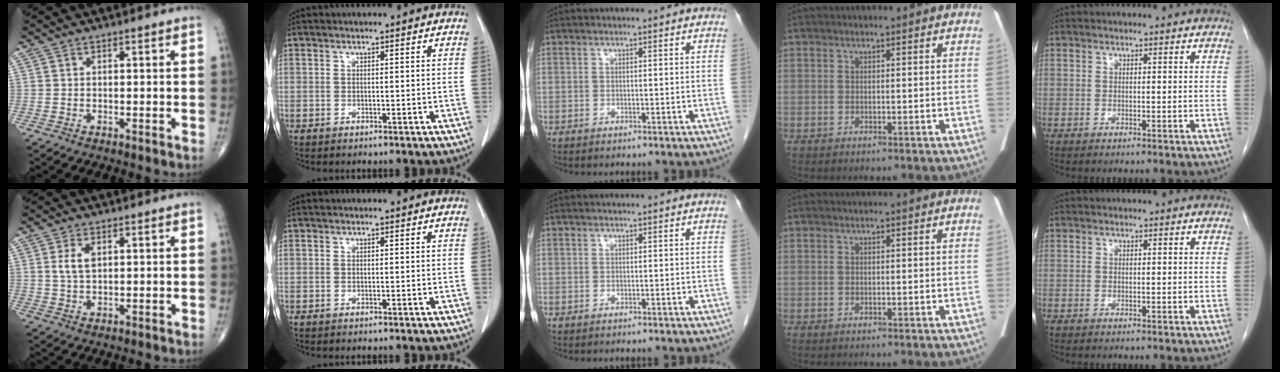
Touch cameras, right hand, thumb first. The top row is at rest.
{"thumb": {"total": 3.5, "force": [1.0, 1.8, 2.8], "torque": [-0.056, -0.002, 0.022]}}